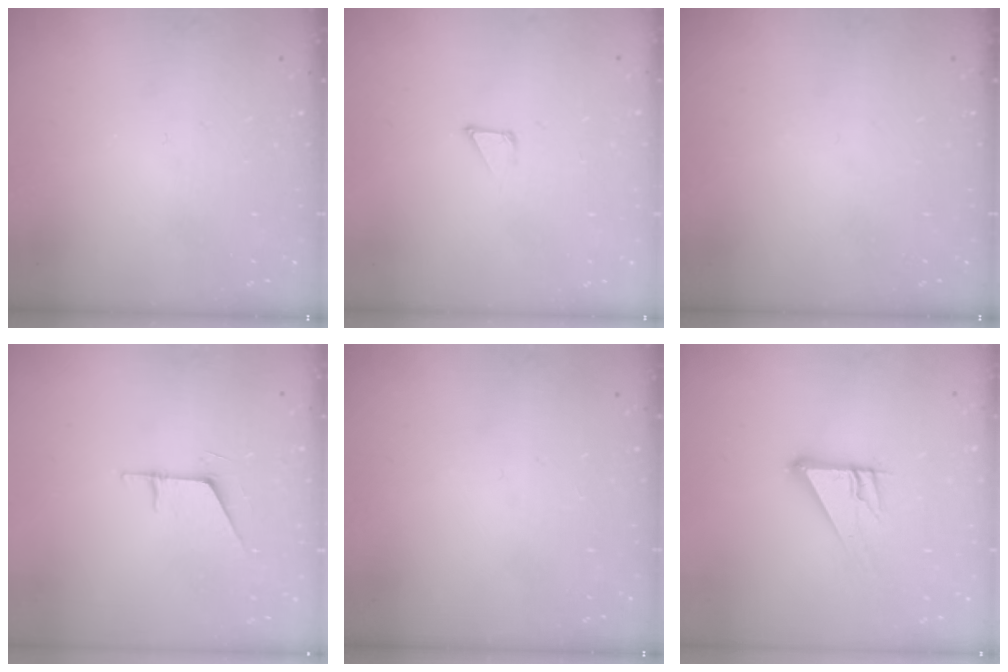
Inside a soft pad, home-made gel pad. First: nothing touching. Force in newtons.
{"total": 1.3, "press": 1.3, "slide": 0.0}
{"total": 0.0}
{"total": 5.8, "press": 5.8, "slide": 0.6}
{"total": 0.0}
{"total": 10.2, "press": 10.2, "slide": 1.0}